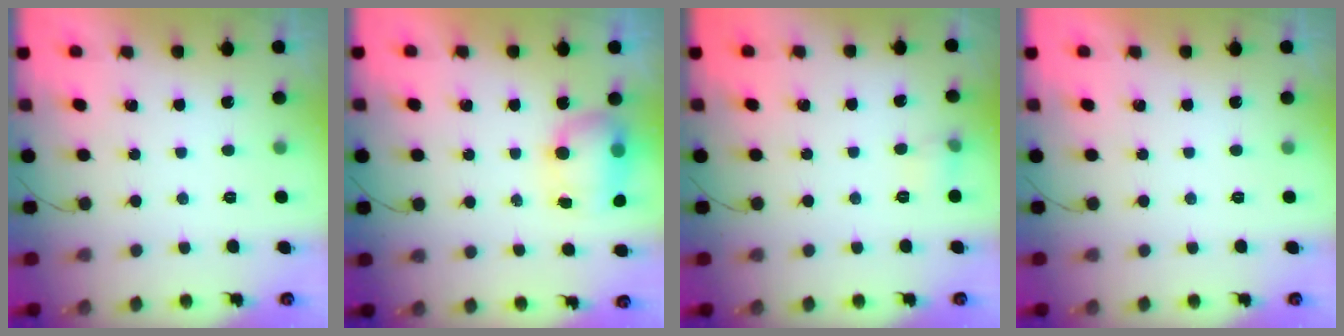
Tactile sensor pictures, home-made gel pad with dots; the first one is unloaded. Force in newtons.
{"total": 11.2, "press": 9.0, "slide": 6.7}
{"total": 5.3, "press": 5.1, "slide": 1.4}
{"total": 0.0}